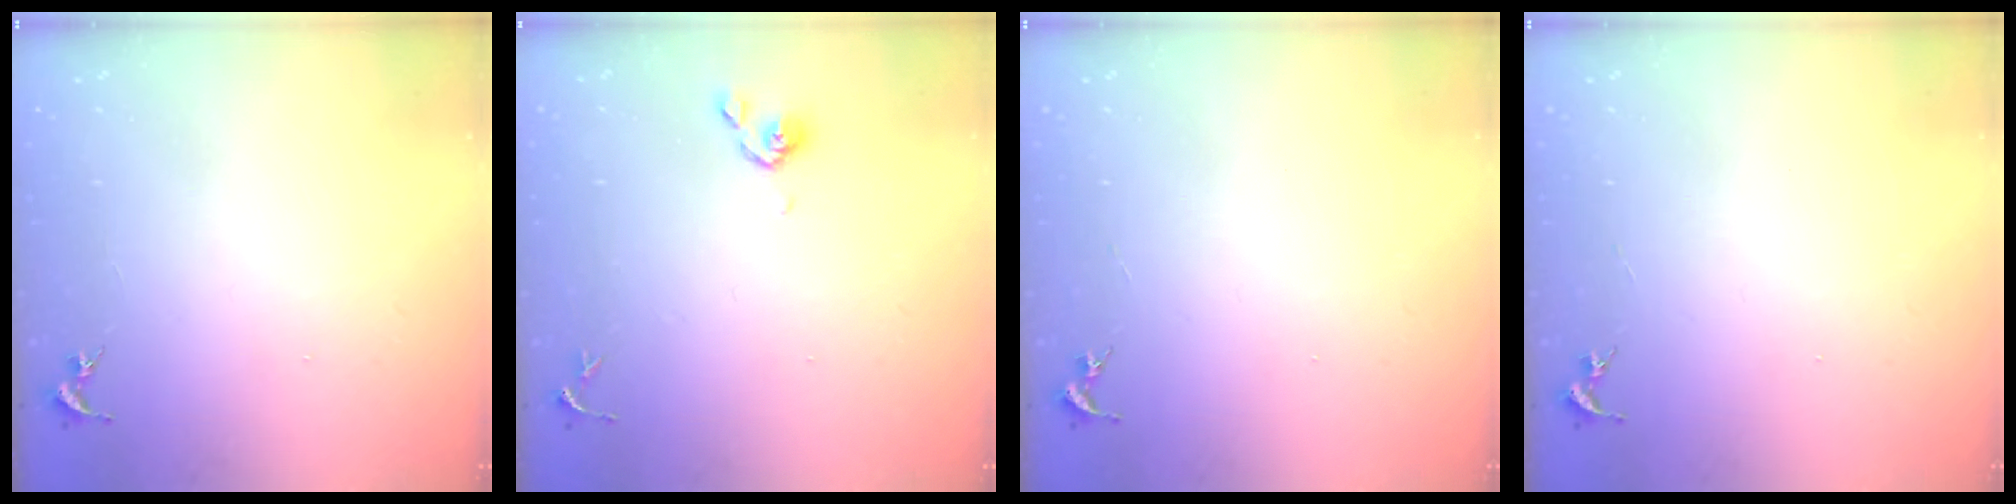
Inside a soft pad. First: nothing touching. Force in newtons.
{"total": 5.3, "press": 5.2, "slide": 0.8}
{"total": 0.0}
{"total": 0.0}